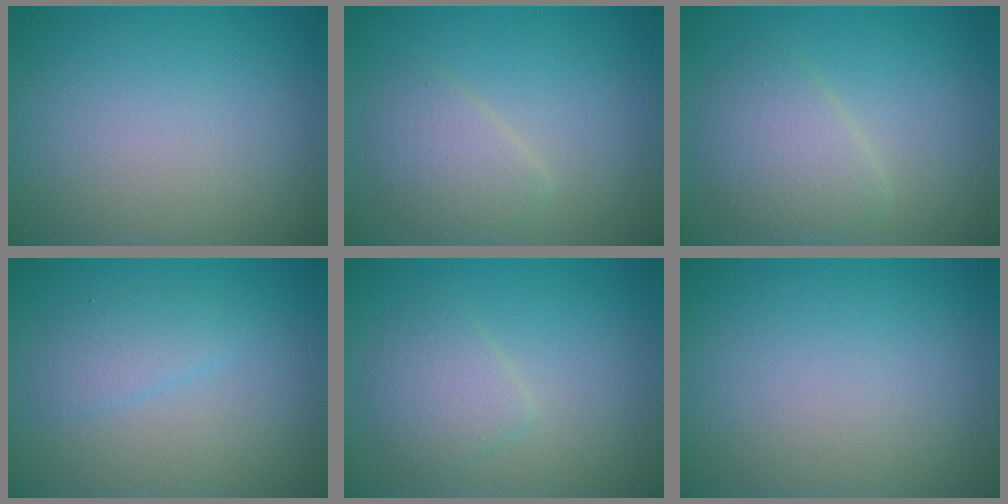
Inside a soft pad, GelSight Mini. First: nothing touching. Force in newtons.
{"total": 2.5, "press": 2.5, "slide": 0.1}
{"total": 3.5, "press": 3.5, "slide": 0.1}
{"total": 1.9, "press": 1.9, "slide": 0.1}
{"total": 2.4, "press": 2.4, "slide": 0.1}
{"total": 0.0}